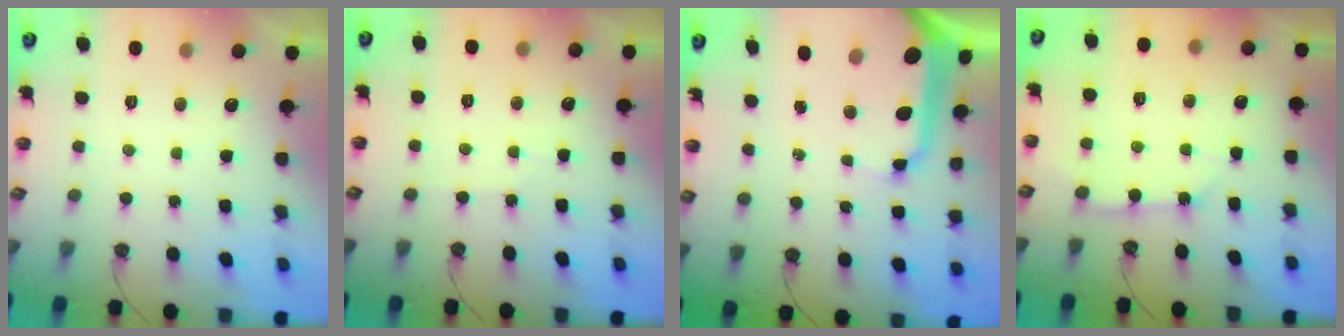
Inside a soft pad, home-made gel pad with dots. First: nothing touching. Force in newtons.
{"total": 1.9, "press": 1.9, "slide": 0.4}
{"total": 17.1, "press": 17.0, "slide": 1.7}
{"total": 3.0, "press": 2.9, "slide": 0.3}